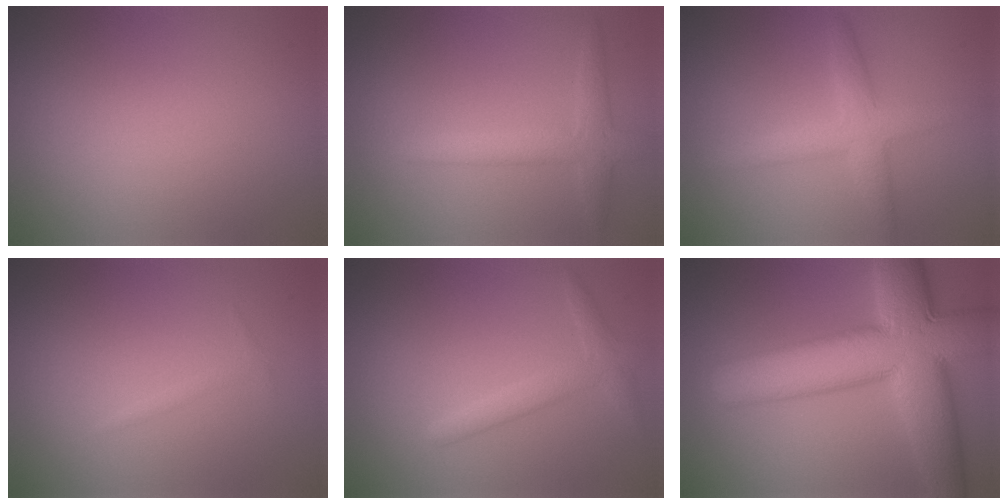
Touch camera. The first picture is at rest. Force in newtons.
{"total": 2.8, "press": 2.8, "slide": 0.1}
{"total": 3.5, "press": 3.5, "slide": 0.1}
{"total": 0.6, "press": 0.6, "slide": 0.1}
{"total": 2.1, "press": 2.1, "slide": 0.1}
{"total": 12.6, "press": 12.6, "slide": 0.4}